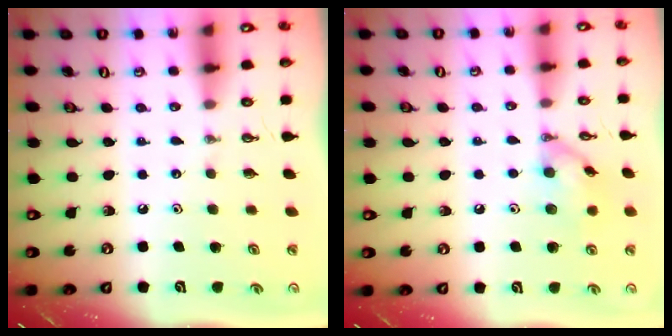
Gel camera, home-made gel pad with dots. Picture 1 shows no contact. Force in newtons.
{"total": 10.3, "press": 10.2, "slide": 1.1}